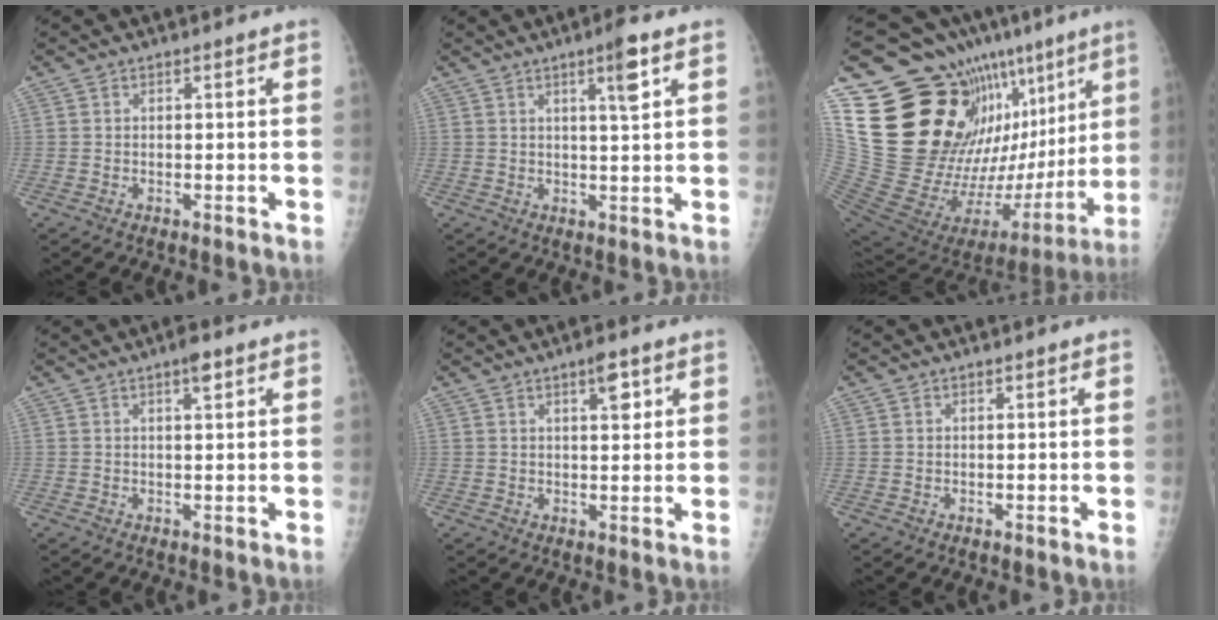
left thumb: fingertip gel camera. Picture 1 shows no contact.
{"total": 5.0, "force": [2.5, 0.3, 4.3], "torque": [-0.062, -0.011, 0.038]}
{"total": 35.0, "force": [12.4, 14.9, 29.1], "torque": [-0.417, -0.027, 0.234]}
{"total": 2.5, "force": [1.5, 0.7, 1.9], "torque": [-0.023, -0.005, 0.019]}
{"total": 3.9, "force": [2.0, 1.5, 3.1], "torque": [-0.035, -0.009, 0.028]}
{"total": 0.0}